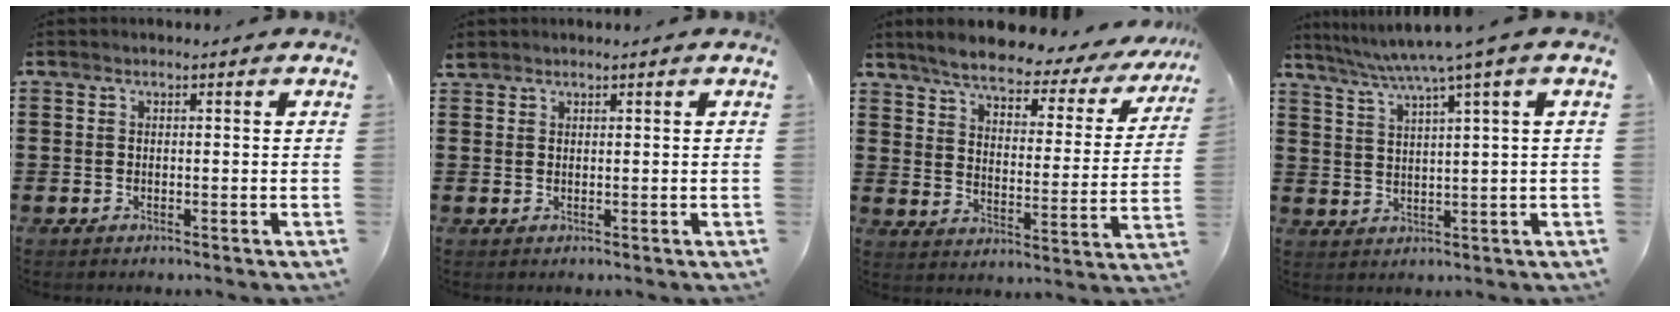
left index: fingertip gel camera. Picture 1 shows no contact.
{"total": 1.2, "force": [1.1, 0.4, 0.2], "torque": [-0.007, 0.001, 0.022]}
{"total": 5.6, "force": [4.9, 1.0, 2.5], "torque": [-0.074, -0.029, 0.079]}
{"total": 5.6, "force": [3.6, -0.8, 4.2], "torque": [-0.092, -0.019, 0.057]}